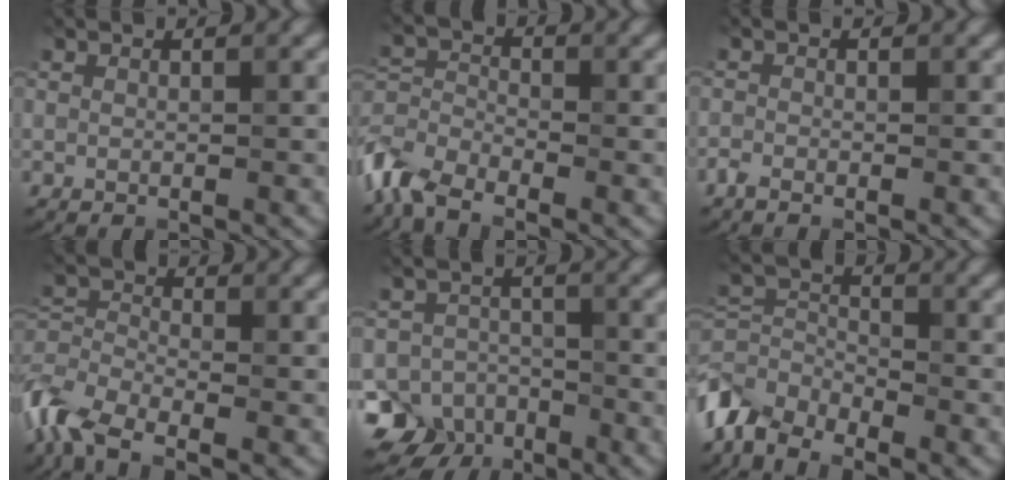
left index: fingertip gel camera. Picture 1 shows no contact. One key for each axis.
{"total": 5.5, "fx": -4.2, "fy": 2.1, "fz": 2.8, "tx": -0.064, "ty": 0.001, "tz": -0.104}
{"total": 1.1, "fx": -0.8, "fy": 0.5, "fz": 0.5, "tx": -0.011, "ty": 0.004, "tz": -0.019}
{"total": 6.0, "fx": -4.1, "fy": 2.5, "fz": 3.5, "tx": -0.083, "ty": 0.002, "tz": -0.102}
{"total": 8.1, "fx": -5.5, "fy": 5.8, "fz": 1.5, "tx": -0.006, "ty": -0.011, "tz": -0.100}
{"total": 5.3, "fx": -4.2, "fy": 2.6, "fz": 2.0, "tx": -0.040, "ty": 0.001, "tz": -0.098}